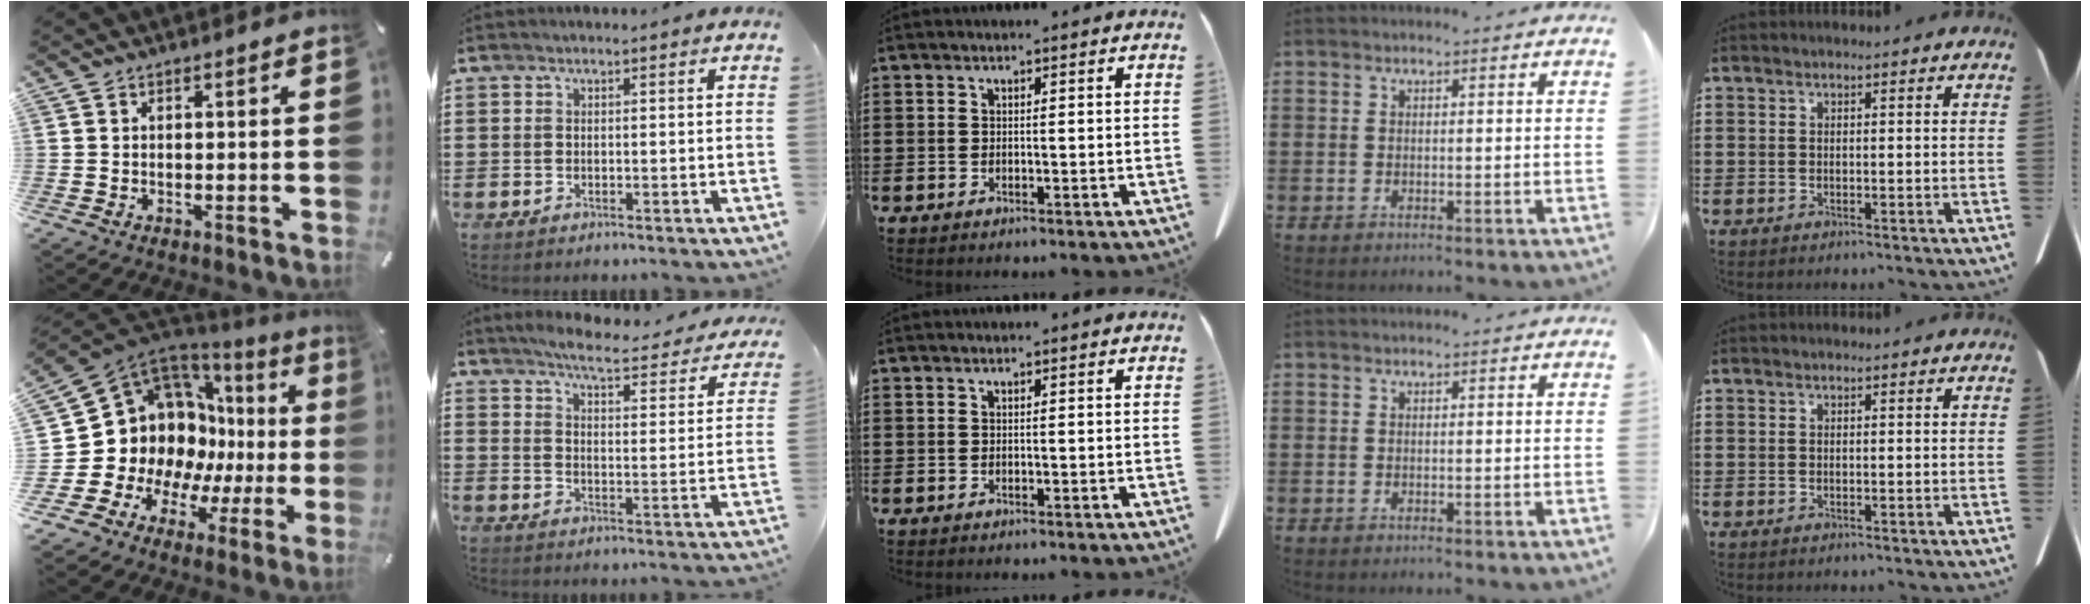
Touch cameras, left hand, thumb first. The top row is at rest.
{"thumb": {"total": 17.1, "force": [3.6, 14.6, 8.1], "torque": [-0.141, -0.075, 0.103]}, "index": {"total": 5.3, "force": [4.8, 0.0, 2.1], "torque": [-0.055, -0.034, 0.077]}}